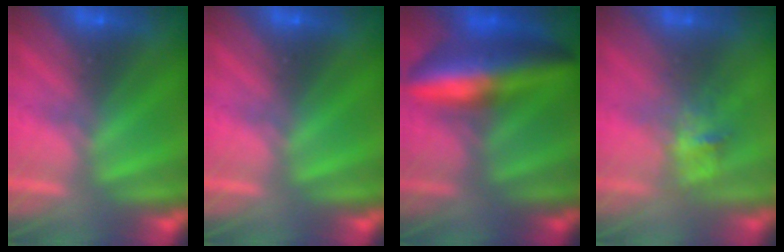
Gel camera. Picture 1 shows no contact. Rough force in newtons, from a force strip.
{"total": 0.0}
{"total": 8.5}
{"total": 2.8}